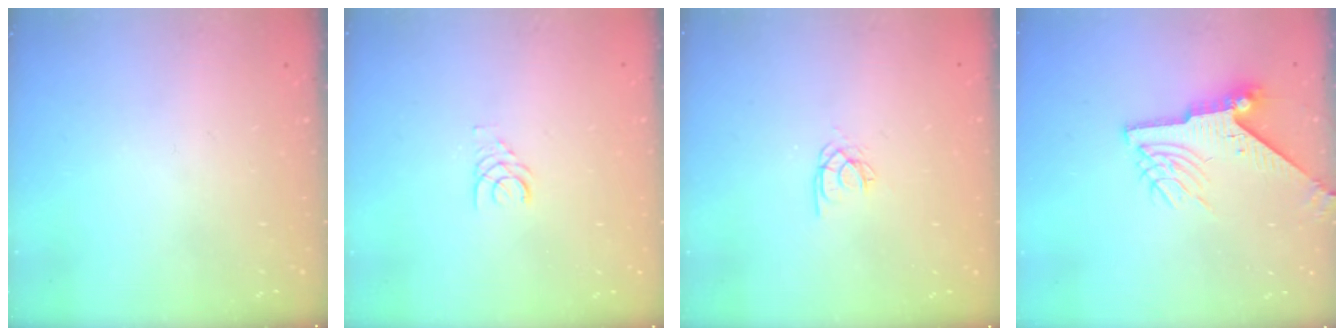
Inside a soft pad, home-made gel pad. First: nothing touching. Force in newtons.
{"total": 1.7, "press": 1.7, "slide": 0.2}
{"total": 2.5, "press": 2.5, "slide": 0.1}
{"total": 9.0, "press": 9.0, "slide": 0.8}